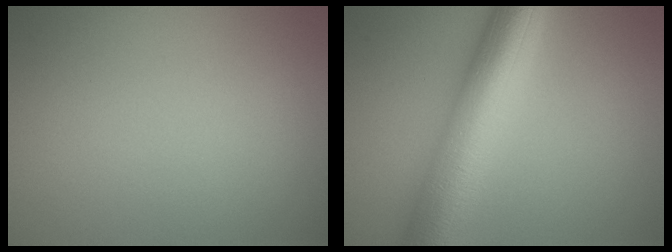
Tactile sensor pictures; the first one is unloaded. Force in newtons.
{"total": 10.7, "press": 10.7, "slide": 0.1}